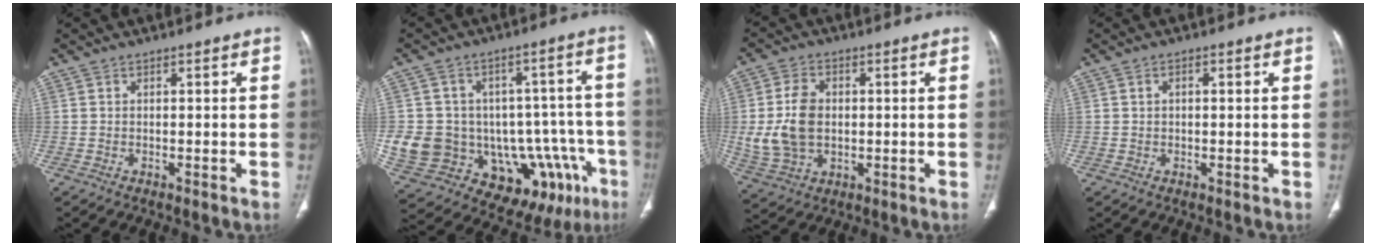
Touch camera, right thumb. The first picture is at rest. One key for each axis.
{"total": 24.2, "fx": -7.1, "fy": 17.1, "fz": 15.7, "tx": -0.228, "ty": 0.062, "tz": -0.068}
{"total": 11.0, "fx": 0.2, "fy": 7.8, "fz": 7.7, "tx": -0.145, "ty": 0.004, "tz": 0.014}
{"total": 1.3, "fx": 0.3, "fy": 0.8, "fz": 0.9, "tx": -0.016, "ty": 0.004, "tz": 0.005}